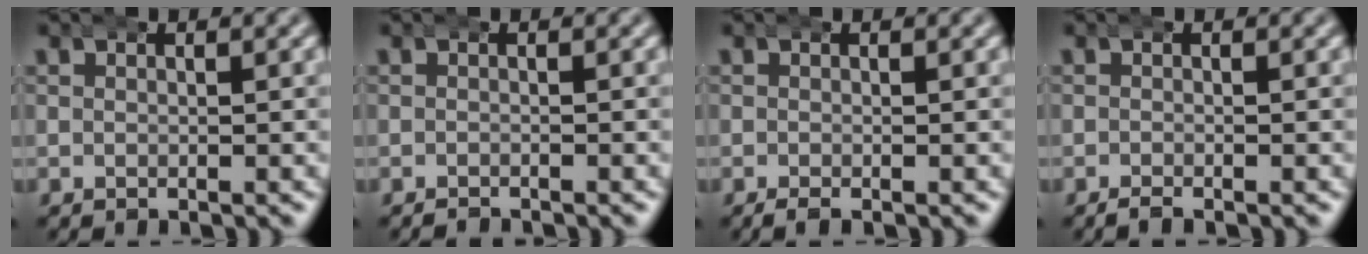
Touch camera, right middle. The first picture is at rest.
{"total": 0.8, "force": [-0.8, -0.1, -0.1], "torque": [-0.003, -0.007, -0.012]}
{"total": 0.8, "force": [-0.6, 0.1, 0.5], "torque": [-0.013, -0.004, -0.009]}
{"total": 0.8, "force": [-0.8, 0.0, 0.3], "torque": [-0.010, -0.004, -0.013]}